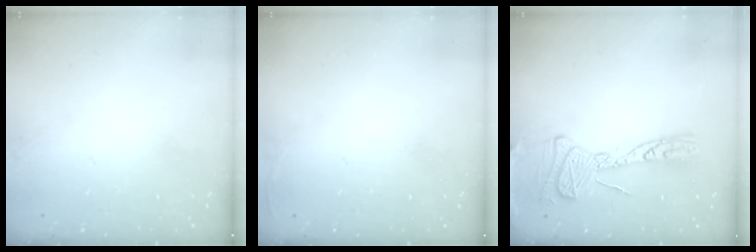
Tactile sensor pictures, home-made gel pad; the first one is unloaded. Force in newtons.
{"total": 2.7, "press": 2.6, "slide": 1.0}
{"total": 16.8, "press": 16.7, "slide": 1.7}